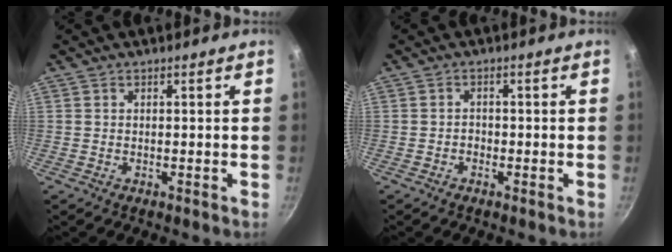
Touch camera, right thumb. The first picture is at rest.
{"total": 1.1, "force": [-0.7, 0.9, 0.3], "torque": [0.000, 0.007, -0.013]}